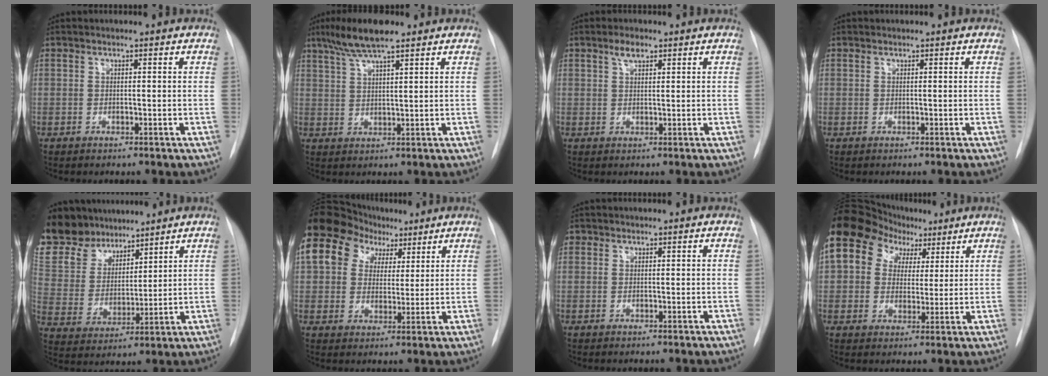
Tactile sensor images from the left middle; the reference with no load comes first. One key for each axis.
{"total": 7.5, "fx": 5.5, "fy": 0.7, "fz": 5.0, "tx": -0.102, "ty": 0.011, "tz": 0.099}
{"total": 2.1, "fx": 1.4, "fy": 0.8, "fz": 1.4, "tx": -0.032, "ty": 0.004, "tz": 0.028}
{"total": 0.0}
{"total": 16.5, "fx": 13.9, "fy": 7.9, "fz": 4.1, "tx": -0.101, "ty": 0.026, "tz": 0.267}
{"total": 21.8, "fx": 10.7, "fy": 16.5, "fz": 9.2, "tx": -0.257, "ty": 0.101, "tz": 0.201}
{"total": 0.6, "fx": 0.2, "fy": 0.5, "fz": 0.1, "tx": 0.001, "ty": 0.001, "tz": 0.001}
{"total": 13.9, "fx": 6.9, "fy": 10.5, "fz": 5.8, "tx": -0.106, "ty": 0.065, "tz": 0.118}